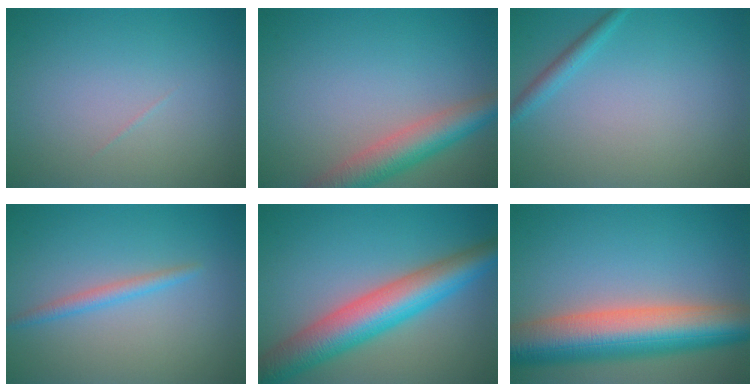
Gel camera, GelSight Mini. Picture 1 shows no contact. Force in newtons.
{"total": 5.1, "press": 5.1, "slide": 0.3}
{"total": 1.4, "press": 1.4, "slide": 0.1}
{"total": 1.6, "press": 1.6, "slide": 0.0}
{"total": 8.3, "press": 8.3, "slide": 0.3}
{"total": 10.9, "press": 10.9, "slide": 0.7}